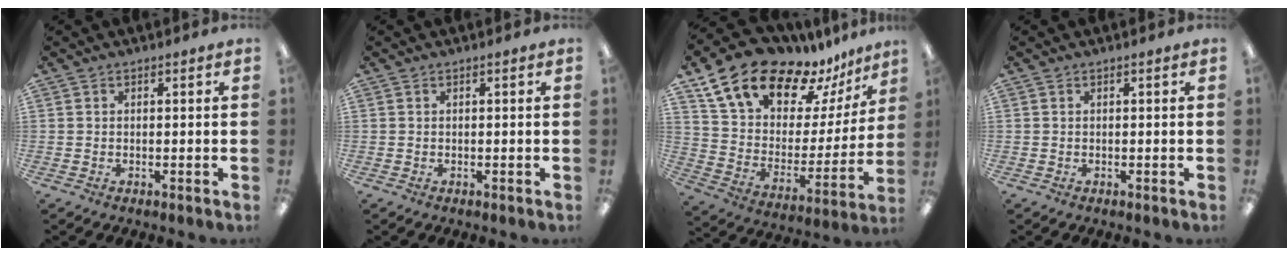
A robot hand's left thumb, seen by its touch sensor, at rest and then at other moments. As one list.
[{"total": 0.0}, {"total": 19.4, "force": [14.9, 9.5, 8.0], "torque": [-0.141, -0.107, 0.270]}, {"total": 0.0}]